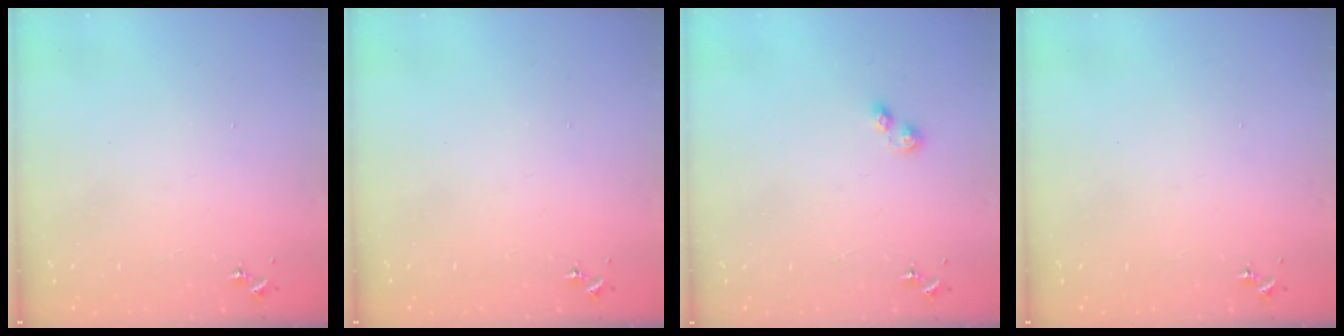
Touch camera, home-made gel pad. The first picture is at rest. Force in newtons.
{"total": 1.3, "press": 0.9, "slide": 0.9}
{"total": 4.5, "press": 4.5, "slide": 0.5}
{"total": 0.0}